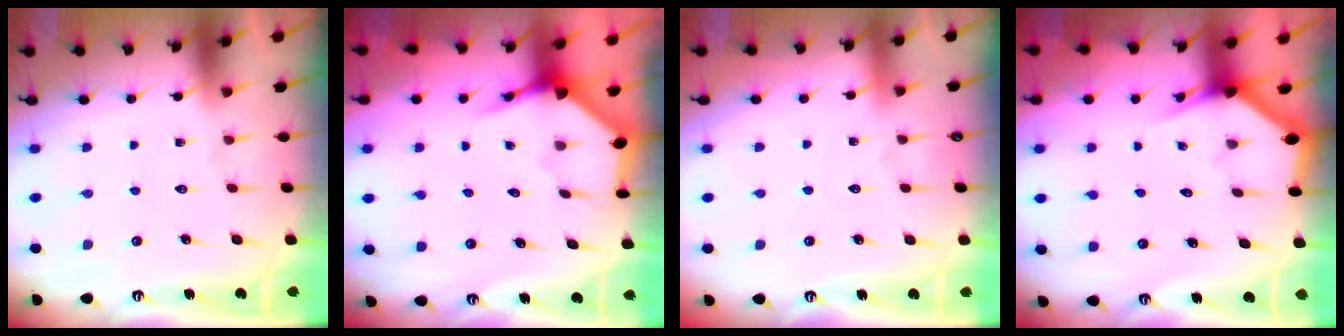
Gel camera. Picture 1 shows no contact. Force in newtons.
{"total": 4.0, "press": 3.9, "slide": 0.5}
{"total": 1.5, "press": 1.5, "slide": 0.2}
{"total": 2.9, "press": 2.9, "slide": 0.1}